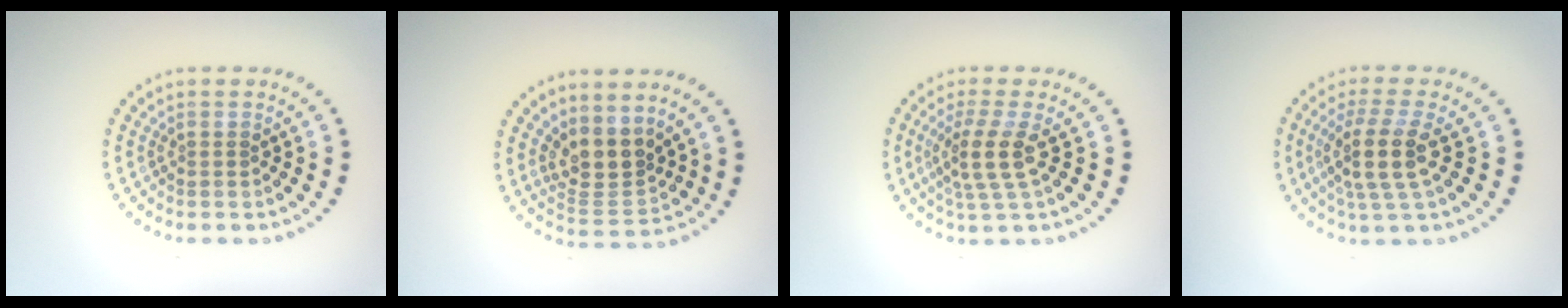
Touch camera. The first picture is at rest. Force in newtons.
{"total": 3.5, "press": 2.7, "slide": 2.3}
{"total": 3.3, "press": 2.6, "slide": 2.0}
{"total": 4.1, "press": 3.4, "slide": 2.4}